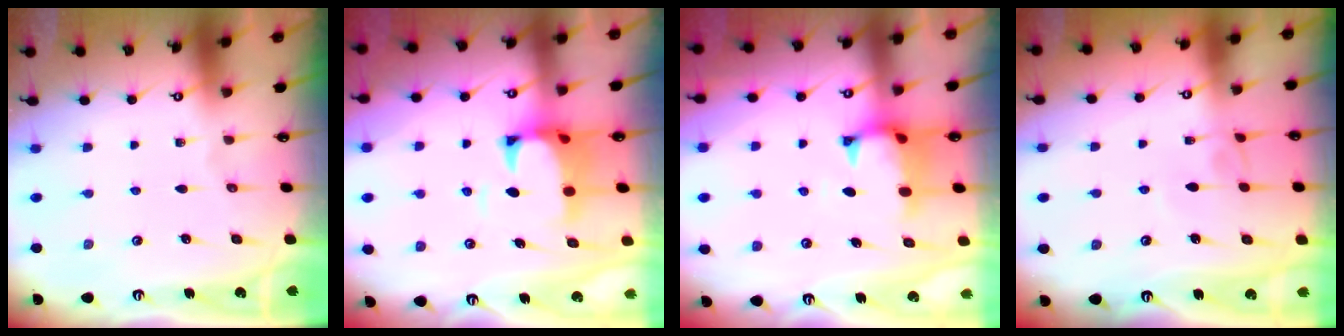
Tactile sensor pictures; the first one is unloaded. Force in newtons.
{"total": 2.6, "press": 2.4, "slide": 1.1}
{"total": 1.2, "press": 0.6, "slide": 1.0}
{"total": 3.4, "press": 3.4, "slide": 0.1}